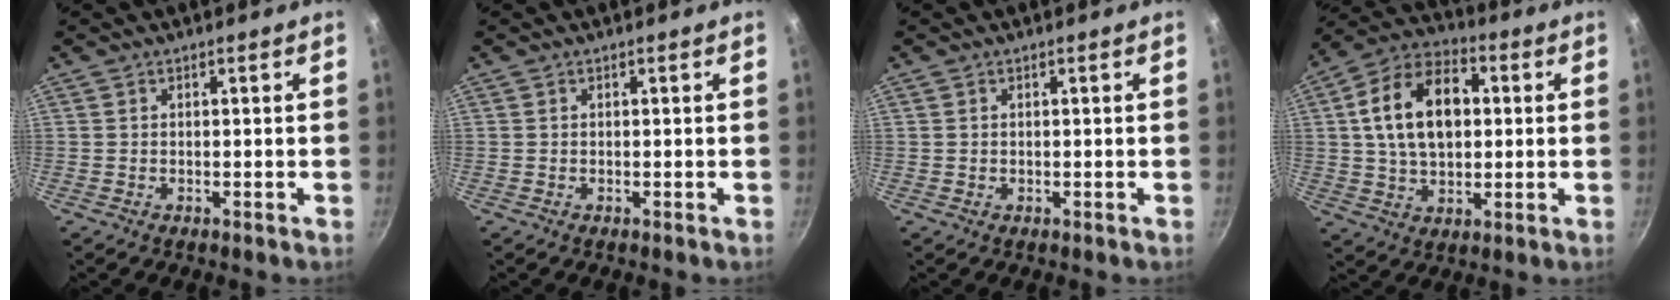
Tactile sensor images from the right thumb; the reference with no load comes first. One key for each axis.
{"total": 0.0}
{"total": 0.0}
{"total": 16.7, "fx": 2.7, "fy": 10.9, "fz": 12.4, "tx": -0.185, "ty": 0.018, "tz": 0.034}